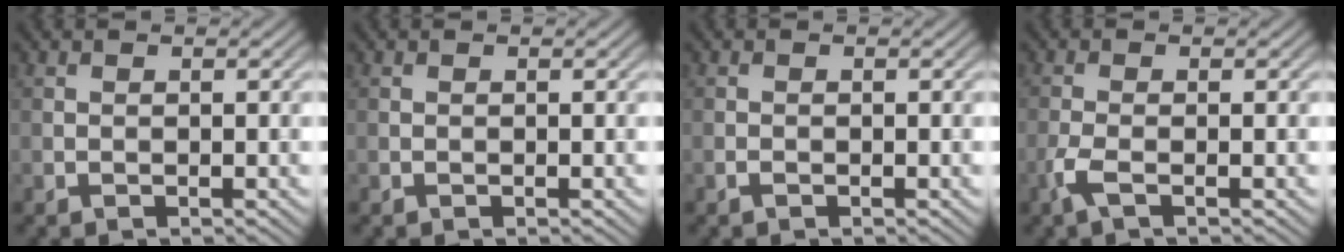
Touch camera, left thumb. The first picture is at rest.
{"total": 0.0}
{"total": 0.5, "force": [-0.4, 0.2, 0.3], "torque": [-0.005, 0.000, -0.006]}
{"total": 2.5, "force": [-1.2, 0.5, 2.1], "torque": [-0.053, 0.002, -0.033]}